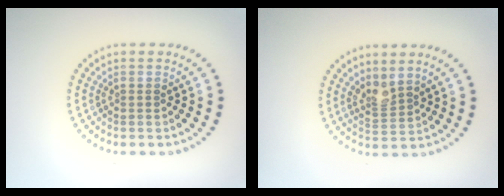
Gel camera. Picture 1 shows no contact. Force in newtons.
{"total": 2.1, "press": 1.5, "slide": 1.4}